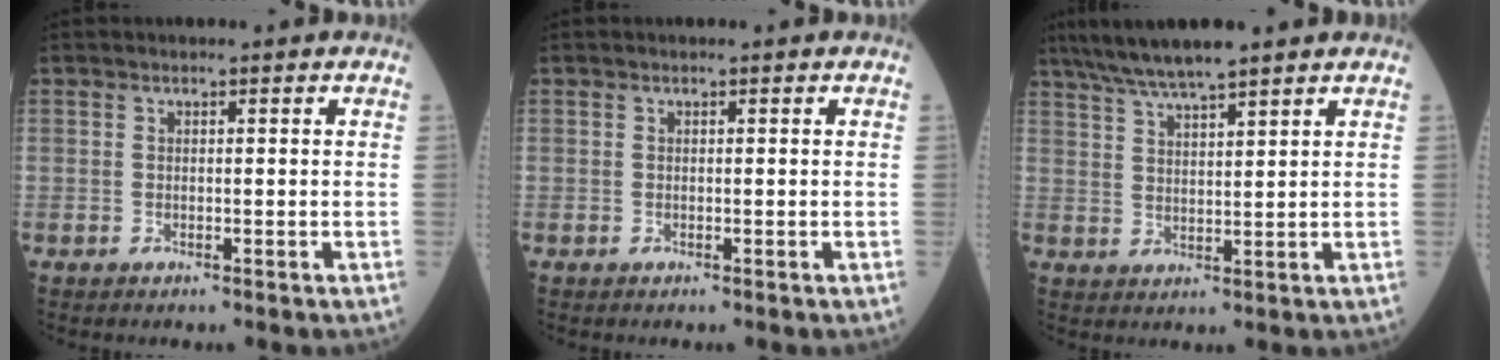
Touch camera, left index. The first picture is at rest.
{"total": 0.0}
{"total": 8.4, "force": [7.0, 0.1, 4.6], "torque": [-0.086, 0.027, 0.125]}